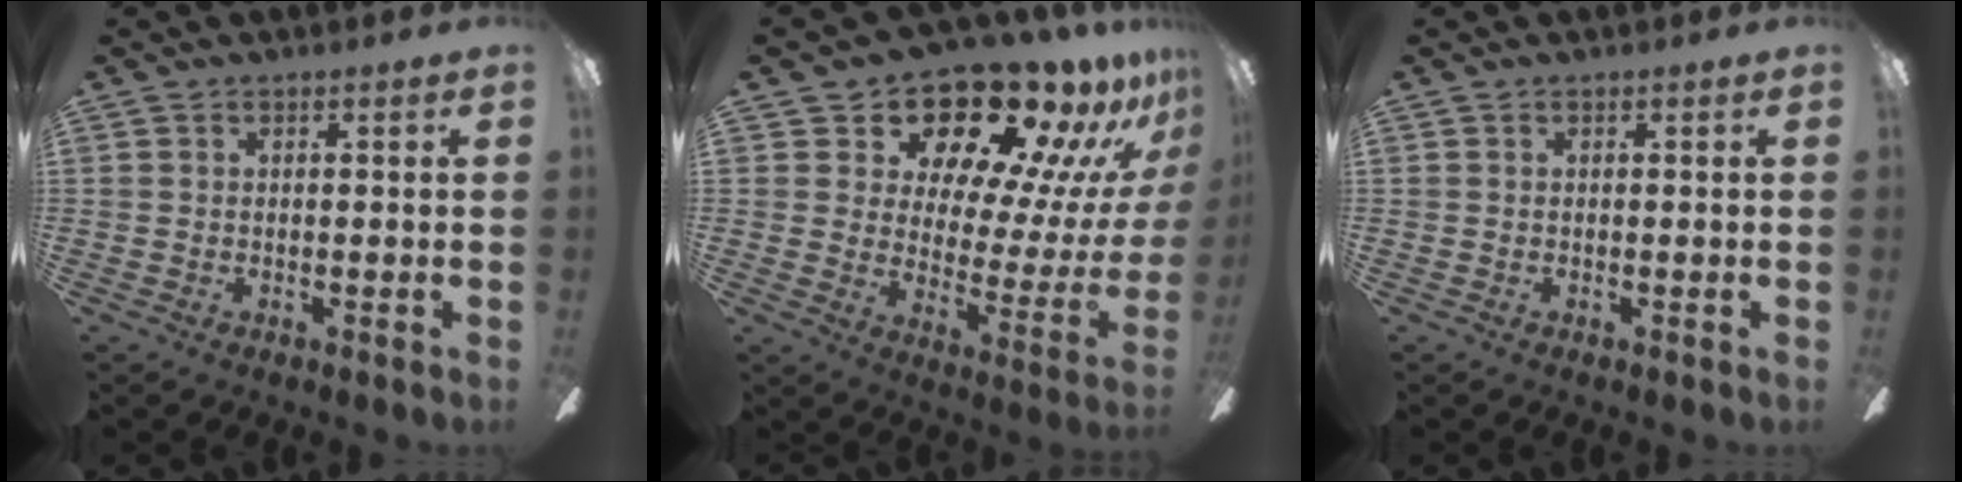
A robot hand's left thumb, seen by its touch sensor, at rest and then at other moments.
{"total": 19.4, "force": [16.0, 7.6, 8.1], "torque": [-0.130, -0.121, 0.273]}
{"total": 0.0}